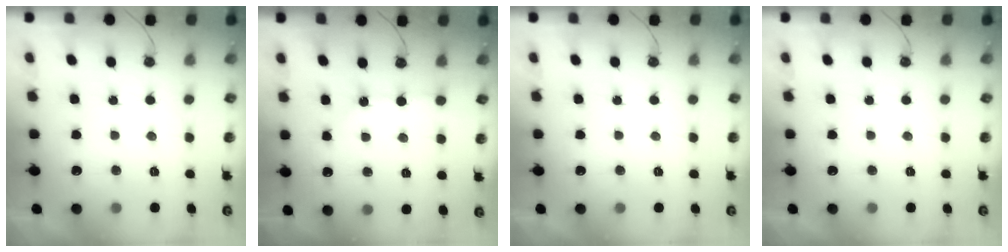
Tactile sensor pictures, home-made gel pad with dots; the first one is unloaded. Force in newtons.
{"total": 3.5, "press": 3.4, "slide": 0.7}
{"total": 0.0}
{"total": 0.0}